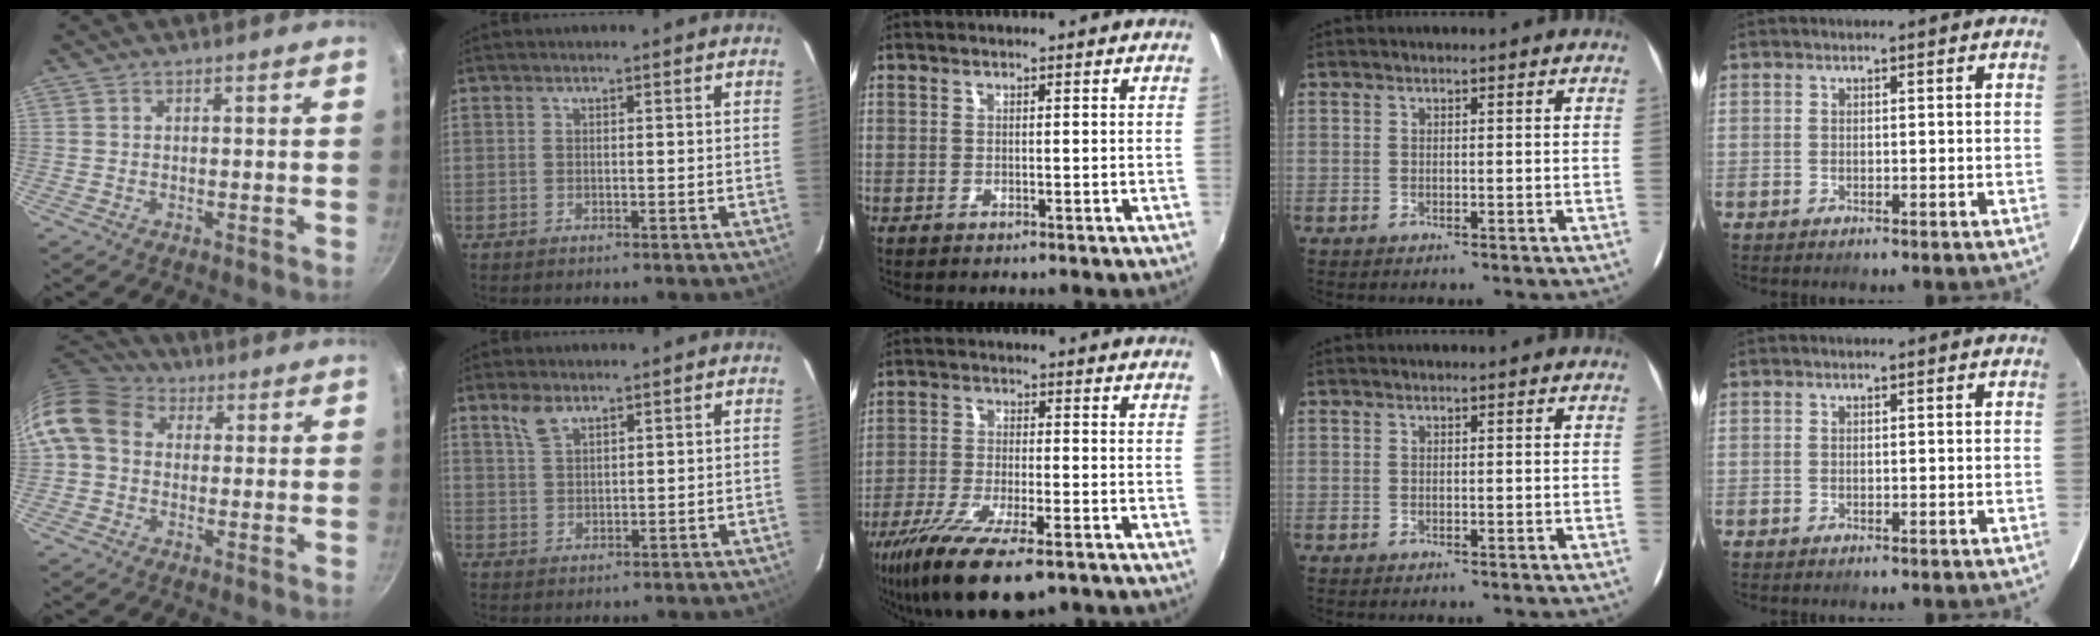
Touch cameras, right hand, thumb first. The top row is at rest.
{"thumb": {"total": 11.4, "force": [2.1, 9.2, 6.4], "torque": [-0.114, 0.022, 0.019]}, "index": {"total": 3.7, "force": [2.6, 1.6, 2.1], "torque": [-0.041, 0.006, 0.053]}, "middle": {"total": 14.5, "force": [-9.6, 3.9, 10.1], "torque": [-0.212, -0.049, -0.172]}}